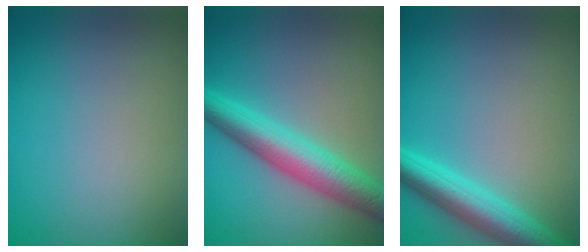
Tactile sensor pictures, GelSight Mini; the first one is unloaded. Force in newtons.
{"total": 6.3, "press": 6.3, "slide": 0.0}
{"total": 5.2, "press": 5.2, "slide": 0.3}